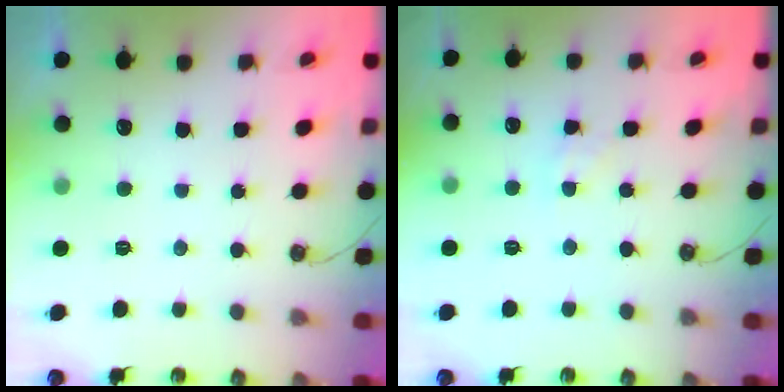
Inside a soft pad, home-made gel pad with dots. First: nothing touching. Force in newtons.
{"total": 3.6, "press": 3.5, "slide": 0.5}